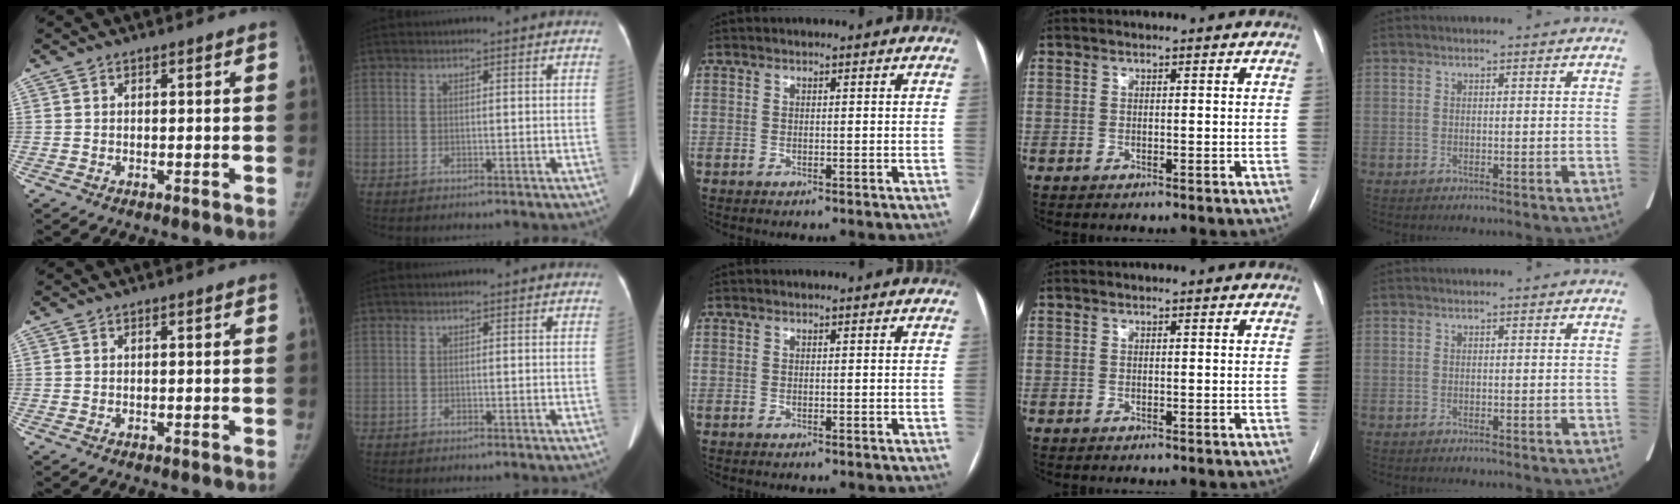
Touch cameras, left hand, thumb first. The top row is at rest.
{}